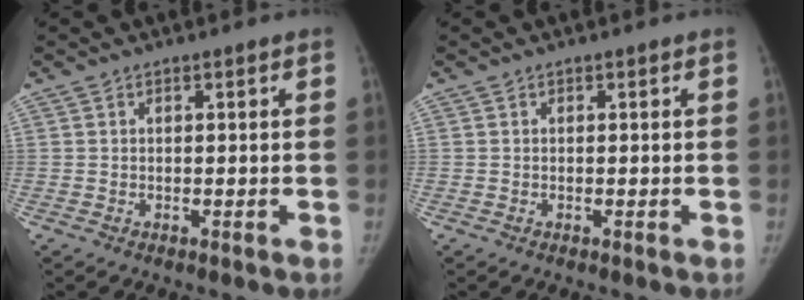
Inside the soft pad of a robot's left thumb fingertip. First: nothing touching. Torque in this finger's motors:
{"motor_torque": [0.08, -0.02, 0.23, 0.00, 0.03]}